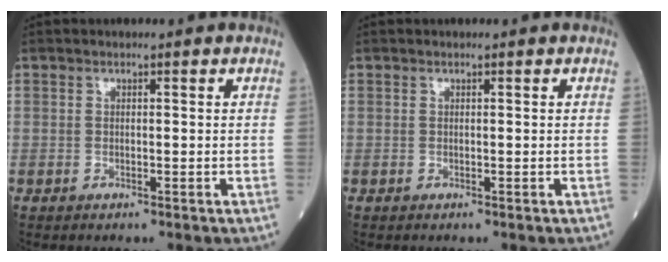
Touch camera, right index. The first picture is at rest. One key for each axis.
{"total": 0.0}